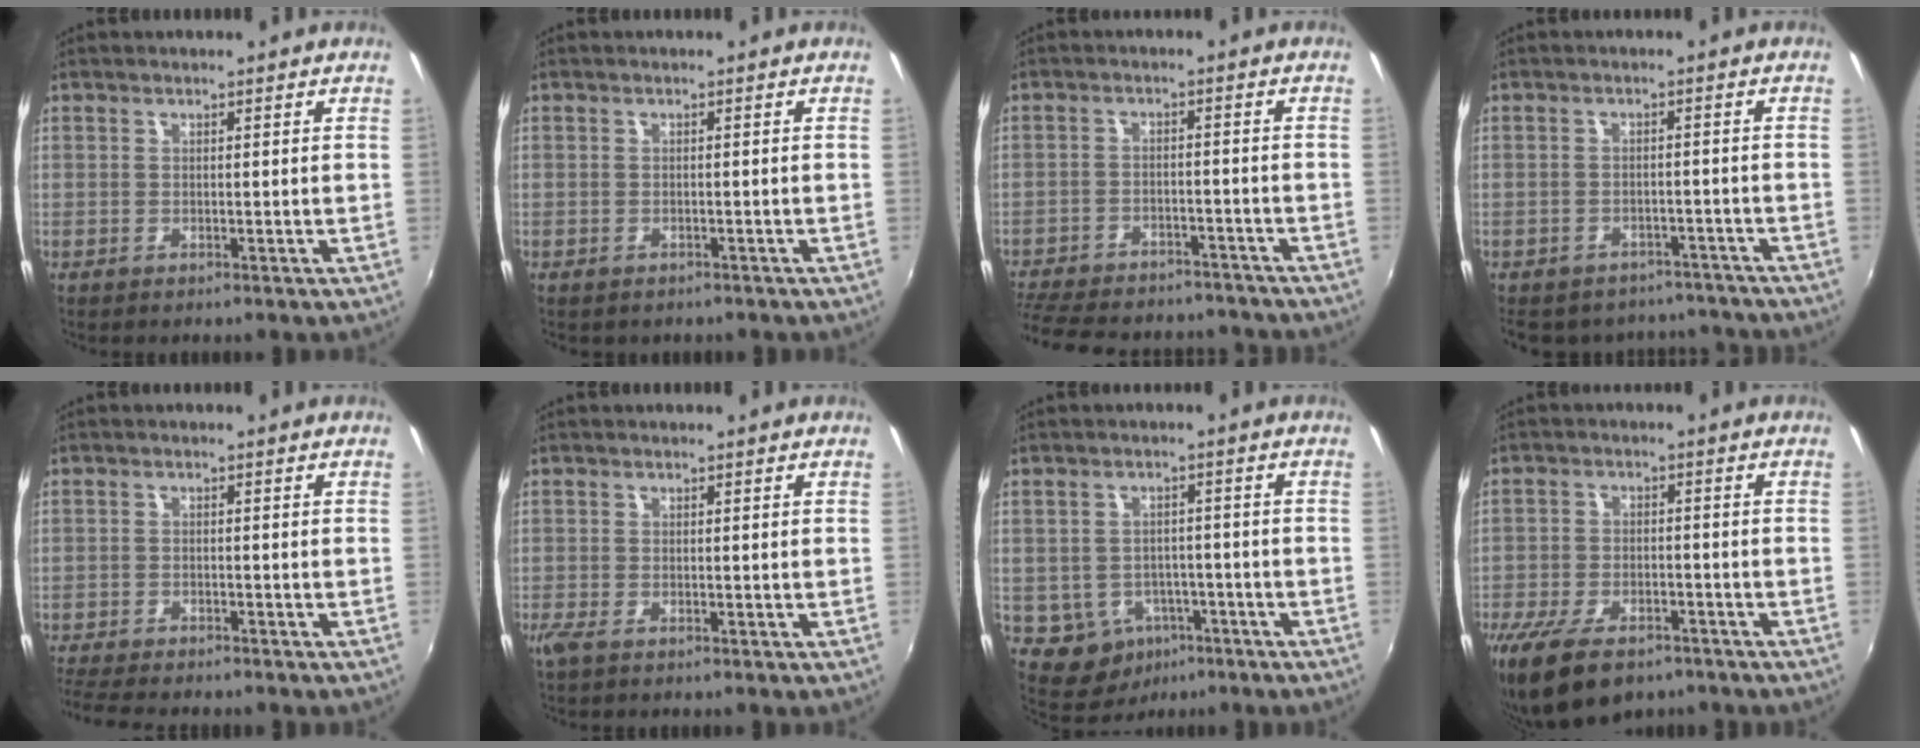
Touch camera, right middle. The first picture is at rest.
{"total": 1.4, "force": [-1.0, 0.8, 0.5], "torque": [-0.013, -0.004, -0.011]}
{"total": 20.6, "force": [-17.5, 7.5, 8.0], "torque": [-0.187, 0.001, -0.238]}
{"total": 12.9, "force": [-10.9, 5.8, 3.7], "torque": [-0.086, 0.008, -0.130]}
{"total": 7.7, "force": [-6.9, 1.0, 3.1], "torque": [-0.084, -0.026, -0.116]}
{"total": 1.7, "force": [-0.9, 0.3, 1.4], "torque": [-0.029, -0.007, -0.018]}
{"total": 7.5, "force": [-3.6, 6.2, 2.2], "torque": [-0.060, 0.008, -0.032]}
{"total": 12.9, "force": [-9.1, 5.9, 7.1], "torque": [-0.166, -0.032, -0.154]}